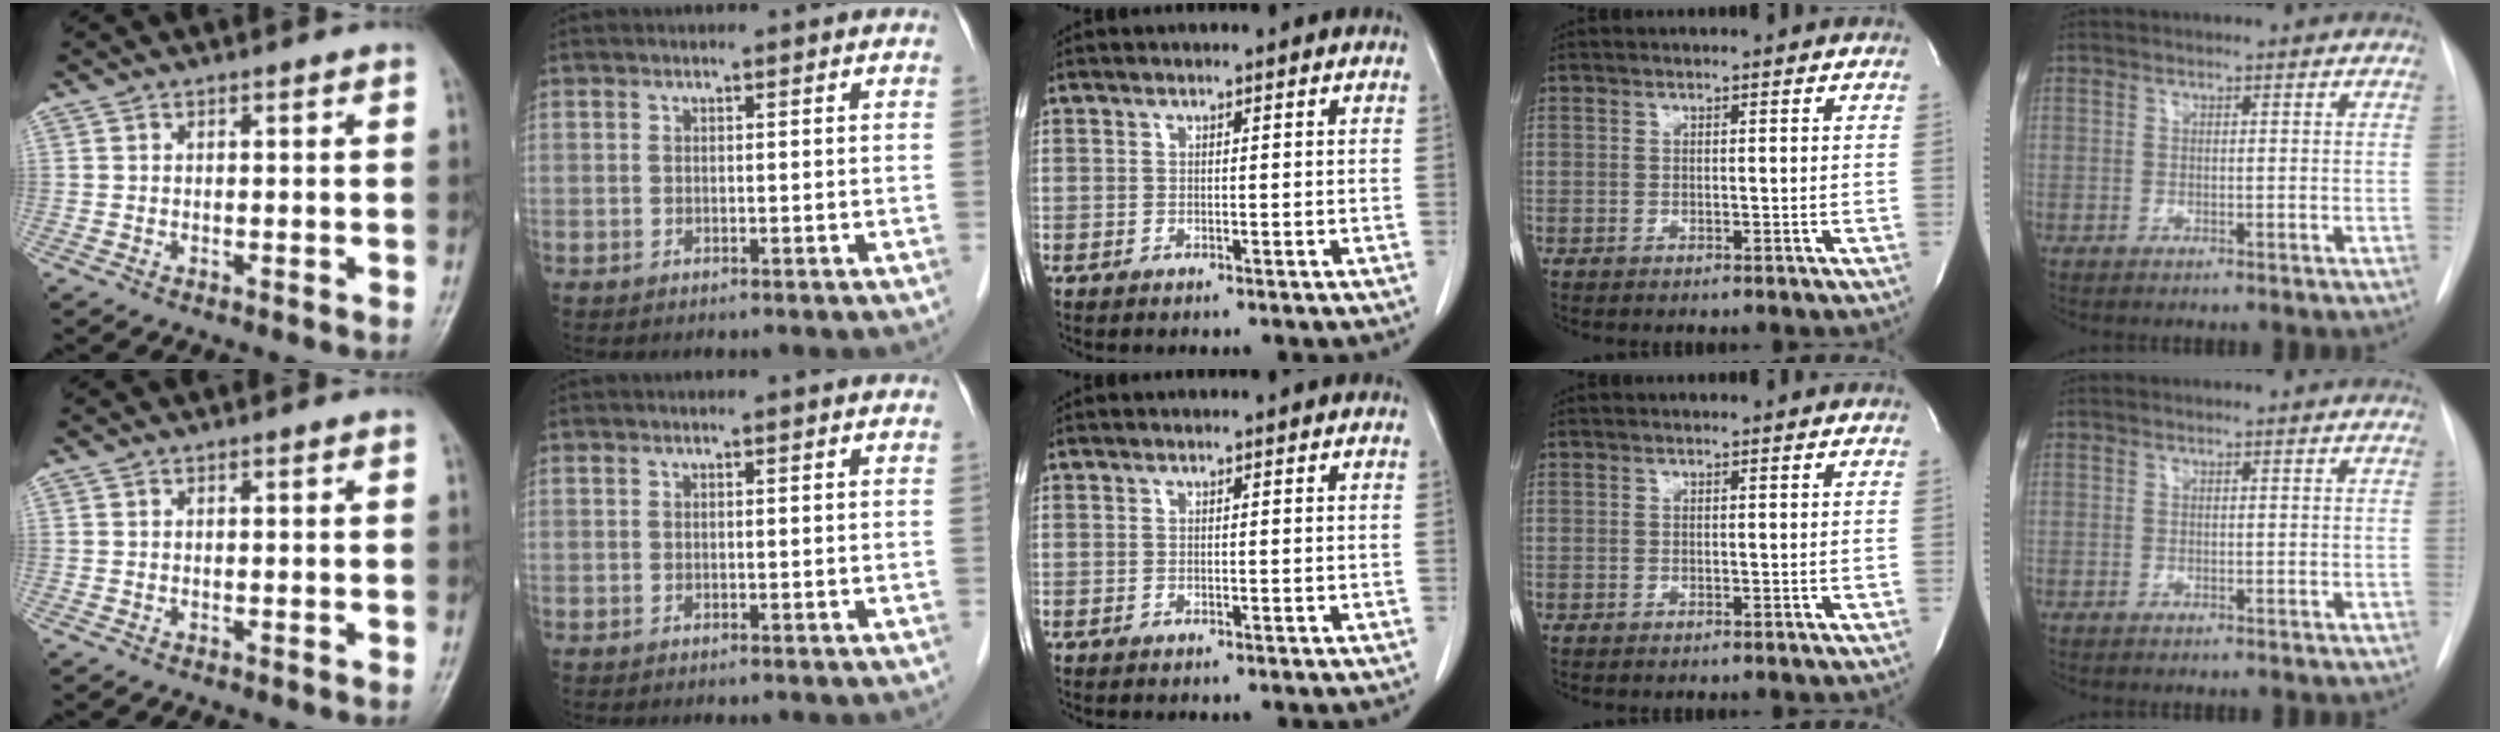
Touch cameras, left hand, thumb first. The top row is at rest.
{}